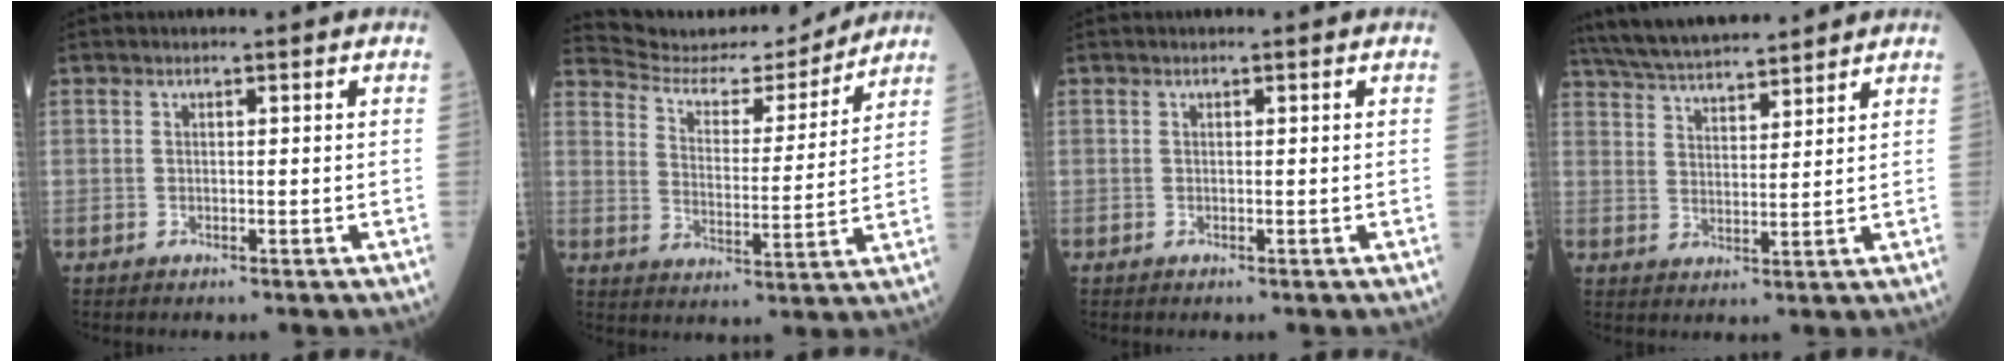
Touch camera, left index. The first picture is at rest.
{"total": 13.8, "force": [13.5, 1.7, 2.3], "torque": [-0.045, -0.006, 0.204]}
{"total": 0.0}
{"total": 12.9, "force": [11.7, 1.9, 5.0], "torque": [-0.098, 0.029, 0.201]}